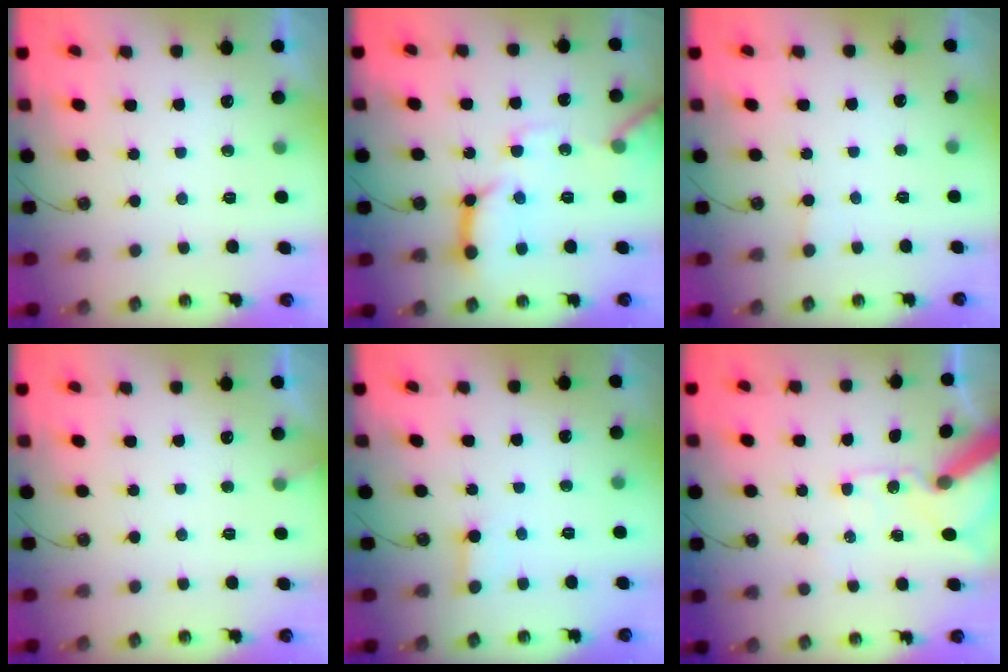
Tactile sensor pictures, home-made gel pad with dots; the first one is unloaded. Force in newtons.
{"total": 16.1, "press": 16.0, "slide": 1.8}
{"total": 1.7, "press": 1.7, "slide": 0.3}
{"total": 2.9, "press": 2.9, "slide": 0.2}
{"total": 2.4, "press": 2.4, "slide": 0.1}
{"total": 12.1, "press": 12.0, "slide": 1.8}